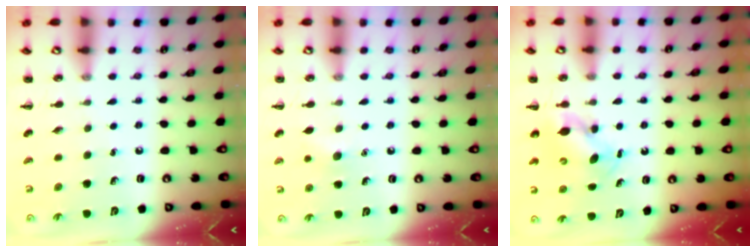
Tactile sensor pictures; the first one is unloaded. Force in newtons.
{"total": 5.7, "press": 5.6, "slide": 1.2}
{"total": 5.6, "press": 5.6, "slide": 0.6}